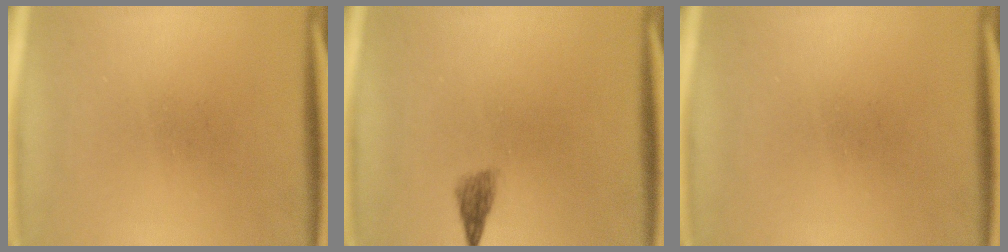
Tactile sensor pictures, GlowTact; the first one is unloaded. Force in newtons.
{"total": 1.8}
{"total": 0.0}